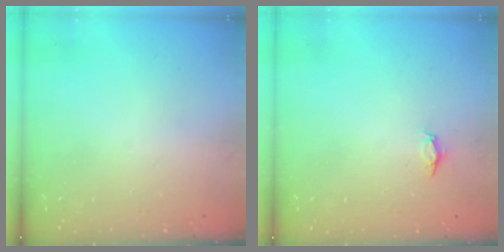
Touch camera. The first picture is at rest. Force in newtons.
{"total": 2.8, "press": 2.8, "slide": 0.3}